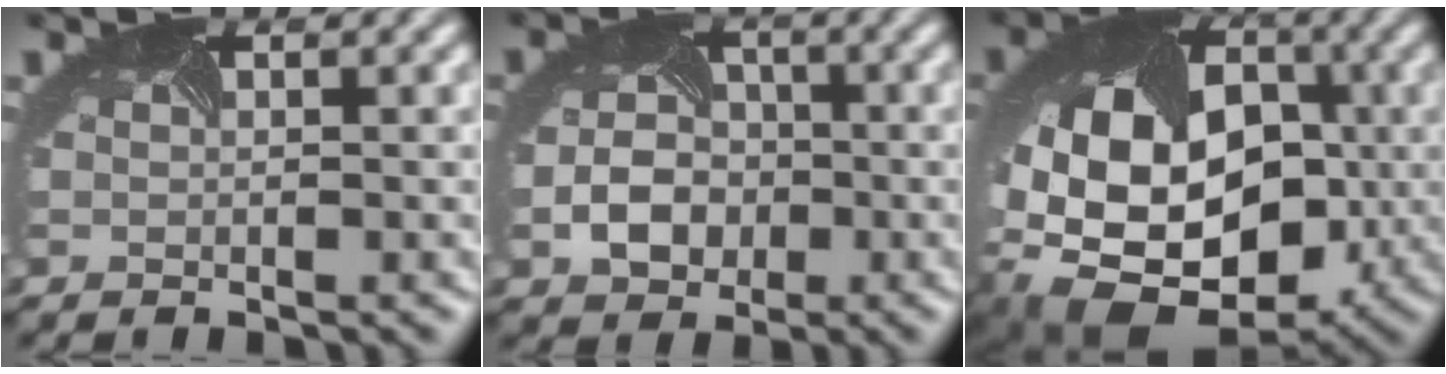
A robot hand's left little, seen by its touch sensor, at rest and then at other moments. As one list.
[{"total": 3.8, "force": [-1.2, 3.1, 1.7], "torque": [-0.039, -0.004, -0.018]}, {"total": 17.1, "force": [-2.2, 13.3, 10.5], "torque": [-0.216, -0.037, -0.032]}]